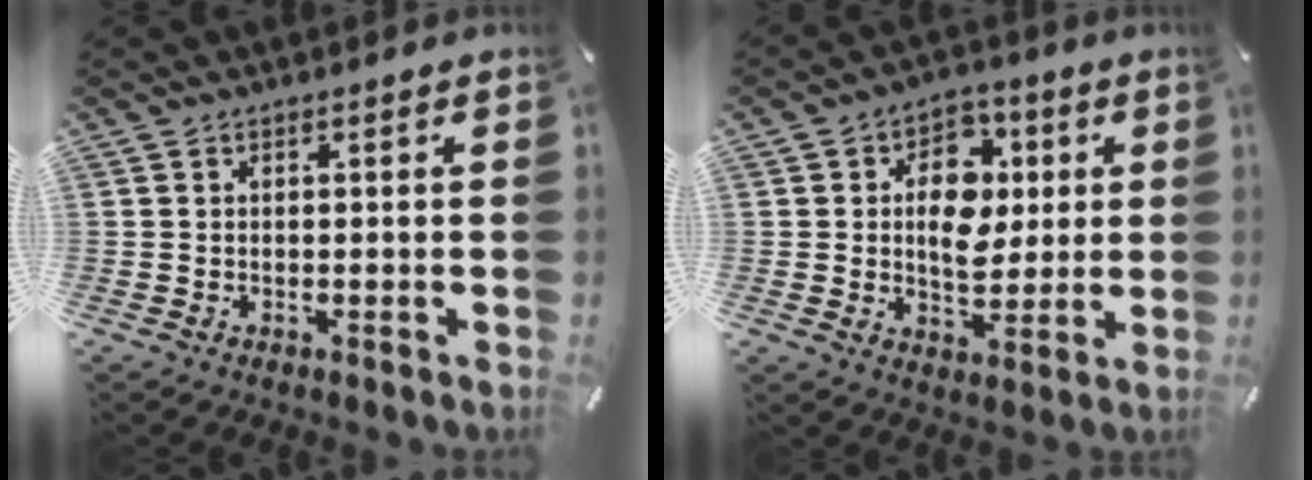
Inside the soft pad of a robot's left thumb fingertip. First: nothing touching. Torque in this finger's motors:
{"motor_torque": [0.32, 0.32, 0.79, -0.72, 0.29]}